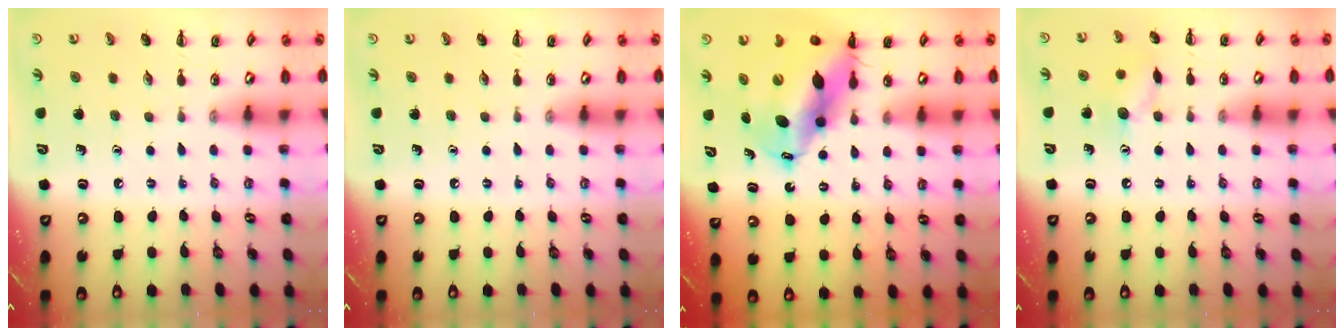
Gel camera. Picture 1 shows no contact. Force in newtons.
{"total": 0.0}
{"total": 15.6, "press": 15.0, "slide": 4.3}
{"total": 7.9, "press": 7.9, "slide": 1.0}